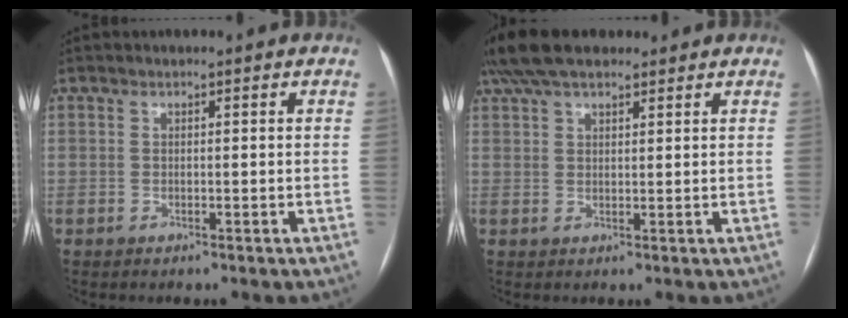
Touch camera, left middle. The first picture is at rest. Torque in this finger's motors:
{"motor_torque": [0.97, -0.98, 0.50, 0.12]}